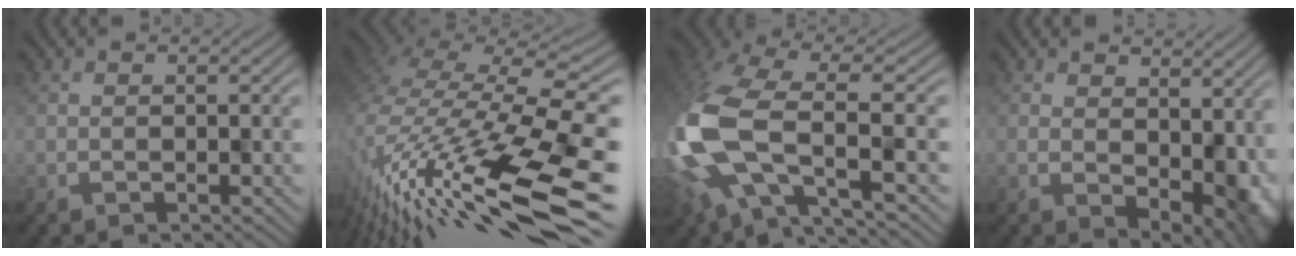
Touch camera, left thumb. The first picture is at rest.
{"total": 16.3, "force": [-7.2, 5.7, 13.5], "torque": [-0.289, -0.029, -0.109]}
{"total": 16.2, "force": [-2.0, 8.5, 13.6], "torque": [-0.346, -0.032, -0.010]}
{"total": 8.3, "force": [-0.7, 4.9, 6.6], "torque": [-0.080, -0.029, 0.014]}